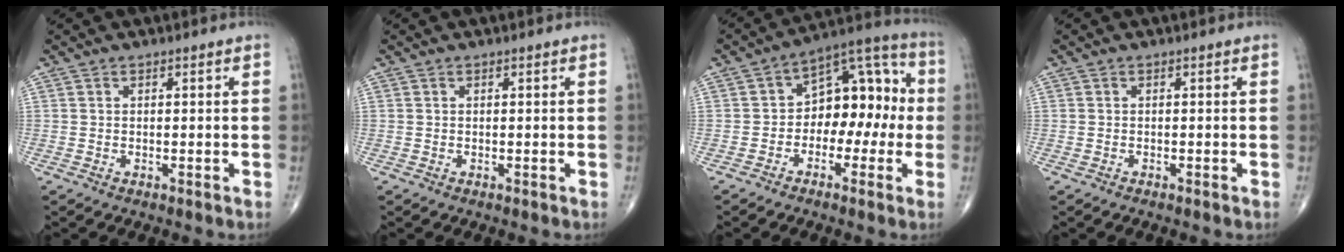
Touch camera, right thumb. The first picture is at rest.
{"total": 0.0}
{"total": 13.0, "force": [-1.2, 8.5, 9.8], "torque": [-0.096, 0.052, -0.031]}
{"total": 0.0}